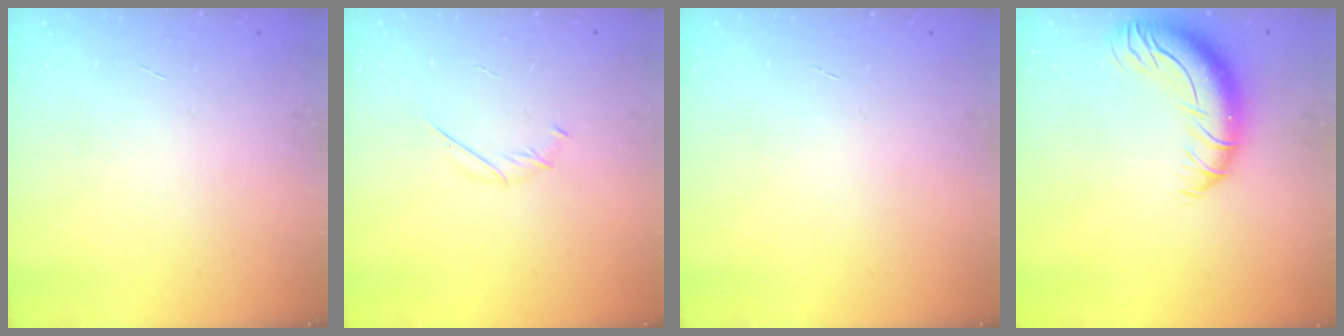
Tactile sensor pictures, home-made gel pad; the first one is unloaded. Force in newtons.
{"total": 1.9, "press": 1.8, "slide": 0.6}
{"total": 0.0}
{"total": 13.3, "press": 13.0, "slide": 2.9}